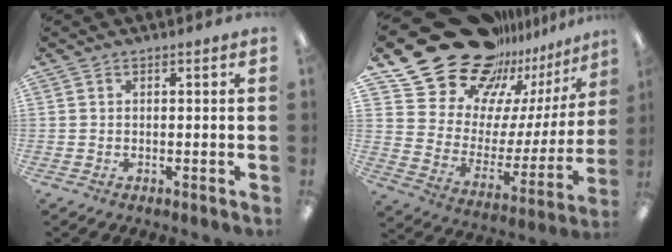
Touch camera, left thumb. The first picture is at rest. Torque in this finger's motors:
{"motor_torque": [1.50, 1.51, 1.37, -1.40, 0.18]}